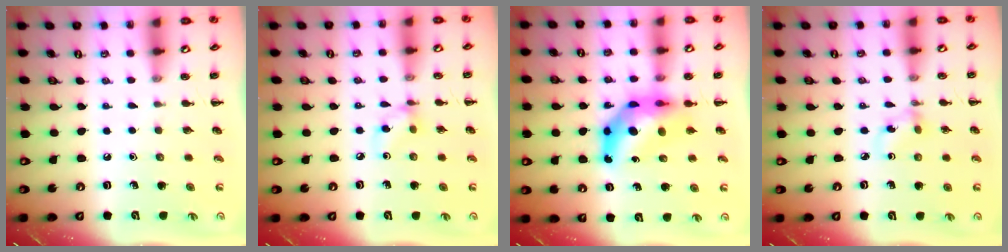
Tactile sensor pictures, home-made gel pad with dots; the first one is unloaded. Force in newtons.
{"total": 4.7, "press": 4.6, "slide": 0.5}
{"total": 10.2, "press": 9.7, "slide": 3.2}
{"total": 2.9, "press": 2.7, "slide": 0.9}